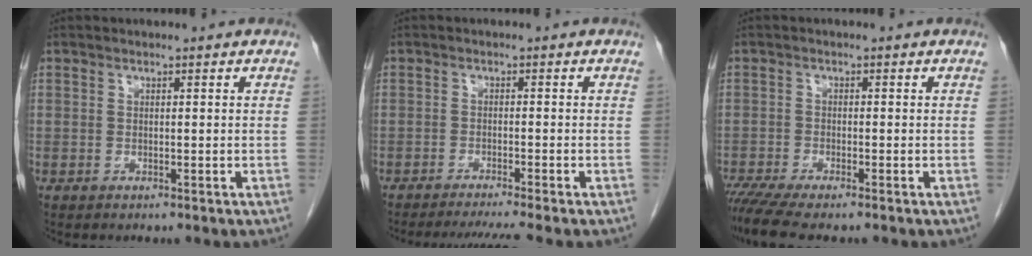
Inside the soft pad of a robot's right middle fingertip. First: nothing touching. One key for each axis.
{"total": 6.5, "fx": -5.7, "fy": -1.5, "fz": 2.8, "tx": -0.031, "ty": -0.017, "tz": -0.088}
{"total": 6.3, "fx": -5.2, "fy": 0.2, "fz": 3.5, "tx": -0.056, "ty": -0.016, "tz": -0.090}